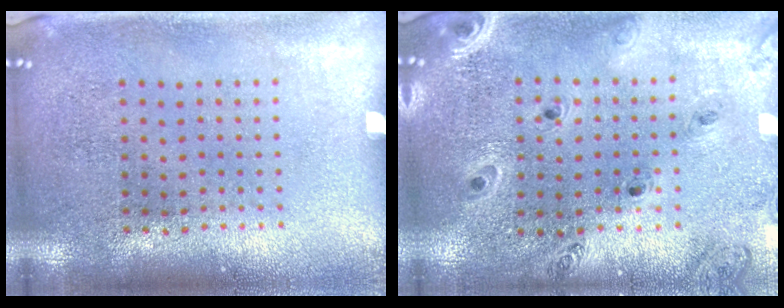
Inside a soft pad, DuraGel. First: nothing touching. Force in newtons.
{"total": 0.9, "press": 0.9, "slide": 0.1}